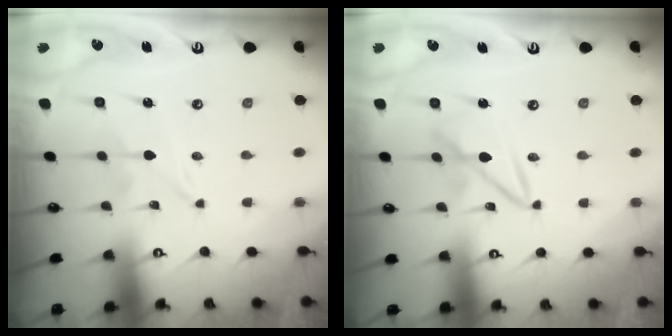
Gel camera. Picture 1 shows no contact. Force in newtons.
{"total": 7.1, "press": 7.0, "slide": 0.6}